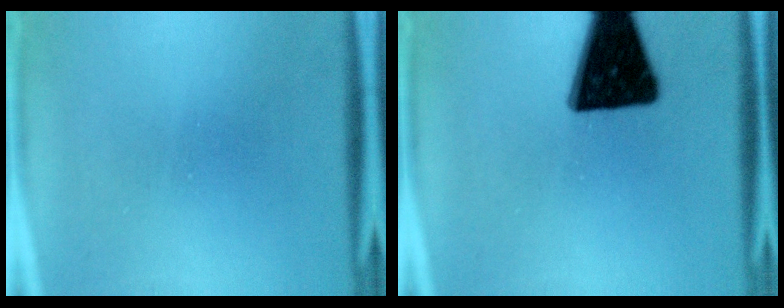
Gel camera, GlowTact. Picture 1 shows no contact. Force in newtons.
{"total": 18.5}